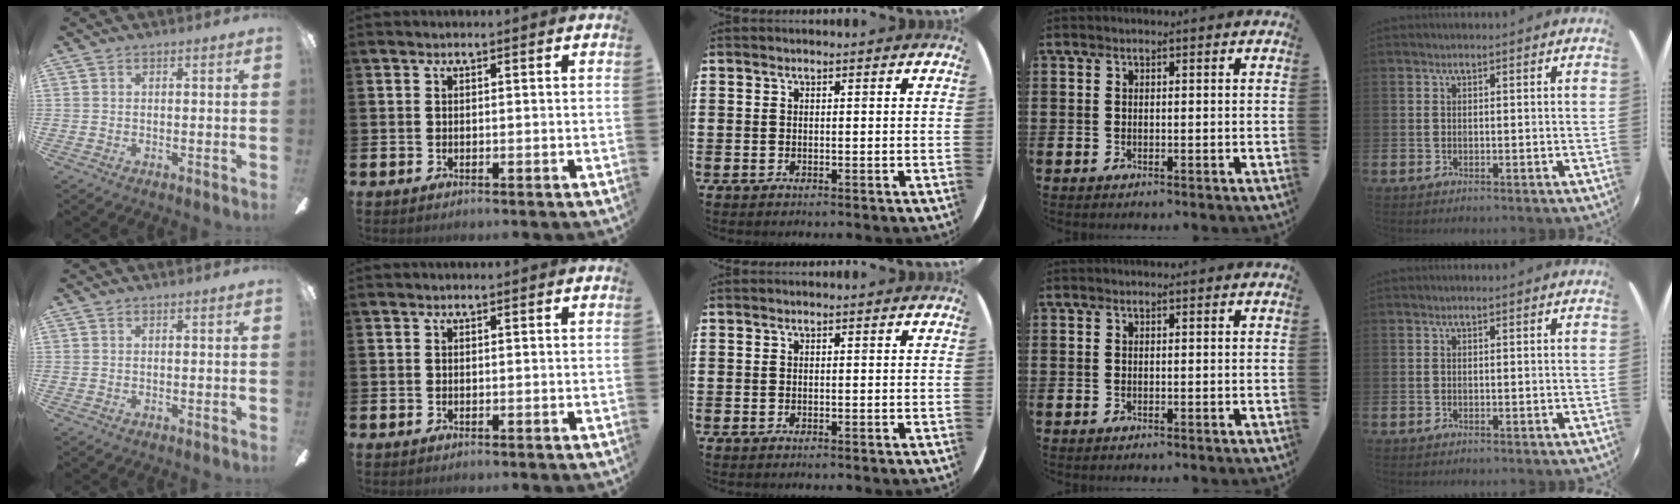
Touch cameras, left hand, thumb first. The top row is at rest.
{}